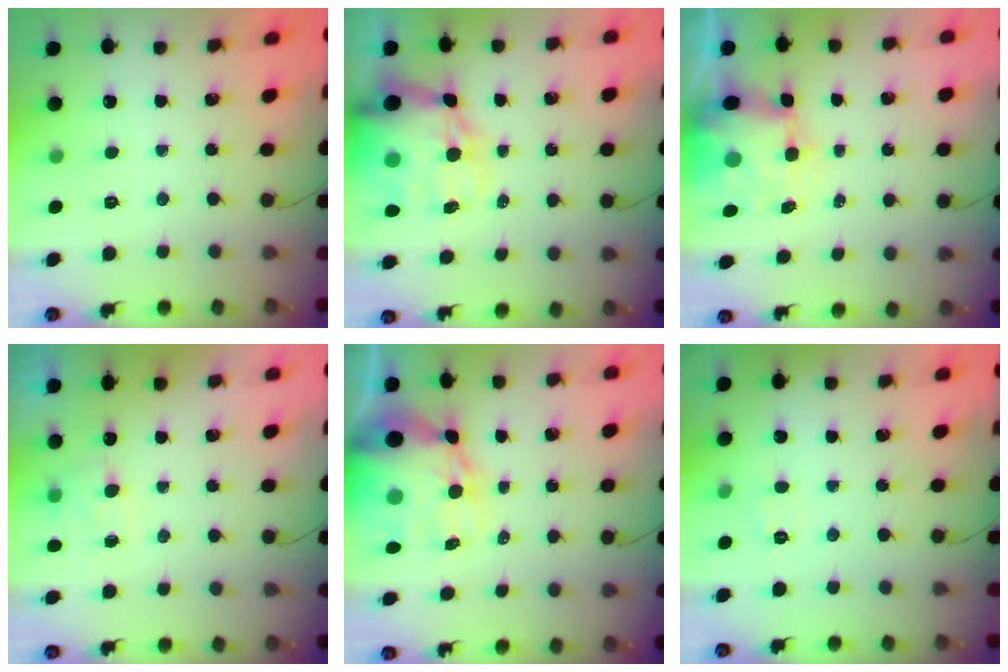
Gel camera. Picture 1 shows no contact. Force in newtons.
{"total": 19.2, "press": 18.7, "slide": 4.0}
{"total": 7.8, "press": 7.6, "slide": 1.7}
{"total": 5.5, "press": 5.4, "slide": 1.2}
{"total": 13.9, "press": 13.4, "slide": 3.8}
{"total": 2.9, "press": 2.5, "slide": 1.4}